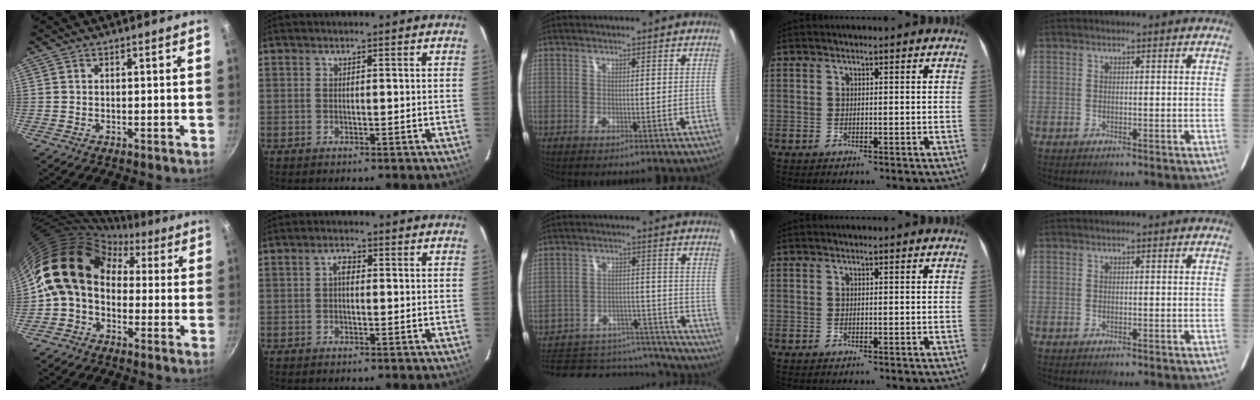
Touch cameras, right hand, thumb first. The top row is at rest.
{"thumb": {"total": 14.8, "force": [1.0, 11.6, 9.1], "torque": [-0.138, 0.042, -0.009]}, "index": {"total": 1.9, "force": [0.1, 1.1, 1.5], "torque": [-0.028, 0.009, 0.000]}, "middle": {"total": 19.0, "force": [-15.5, 9.0, 6.3], "torque": [-0.130, 0.033, -0.184]}}